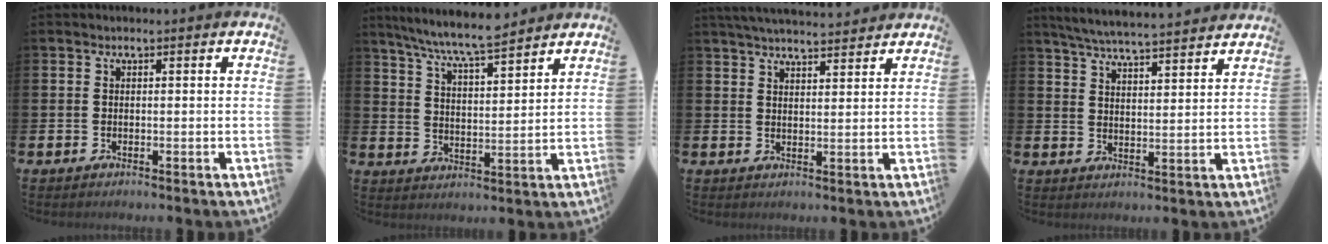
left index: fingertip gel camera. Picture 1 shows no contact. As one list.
[{"total": 7.6, "force": [7.2, 0.1, 2.5], "torque": [-0.074, -0.040, 0.128]}, {"total": 4.5, "force": [4.5, 0.2, 0.6], "torque": [-0.019, -0.019, 0.082]}, {"total": 5.7, "force": [5.6, -0.2, 1.1], "torque": [-0.040, -0.037, 0.100]}]